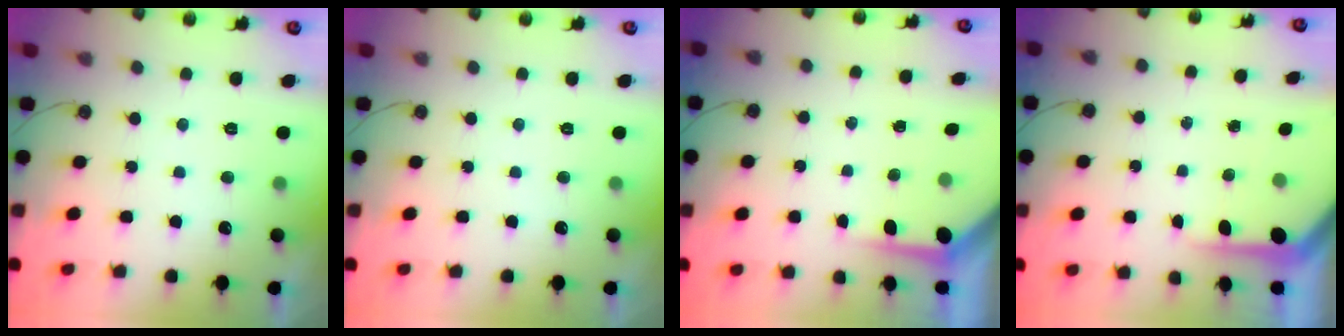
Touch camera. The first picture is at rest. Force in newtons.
{"total": 0.0}
{"total": 4.0, "press": 4.0, "slide": 0.3}
{"total": 5.5, "press": 5.5, "slide": 0.4}